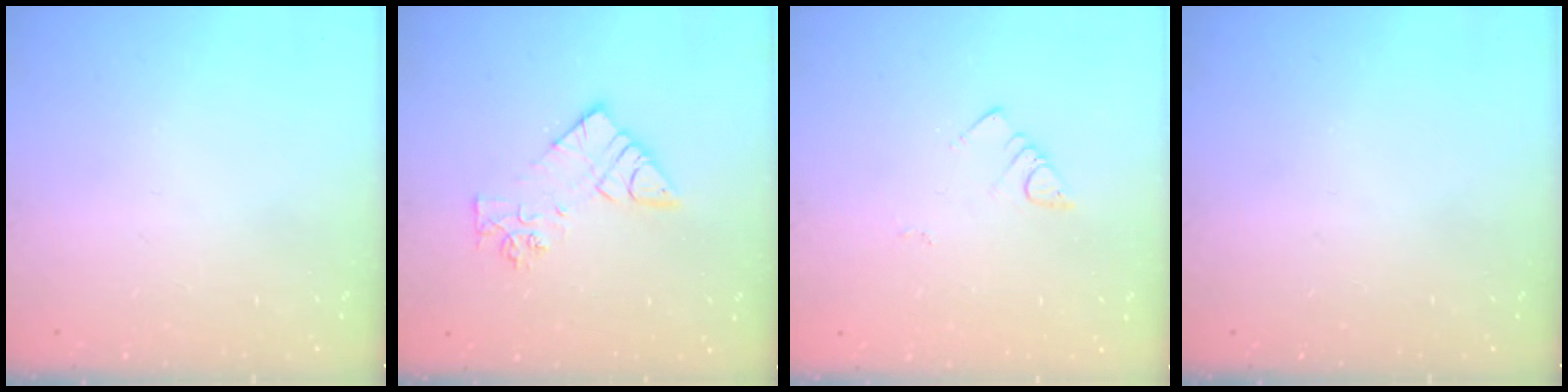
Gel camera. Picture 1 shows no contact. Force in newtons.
{"total": 10.2, "press": 10.1, "slide": 0.9}
{"total": 2.7, "press": 2.7, "slide": 0.6}
{"total": 0.0}